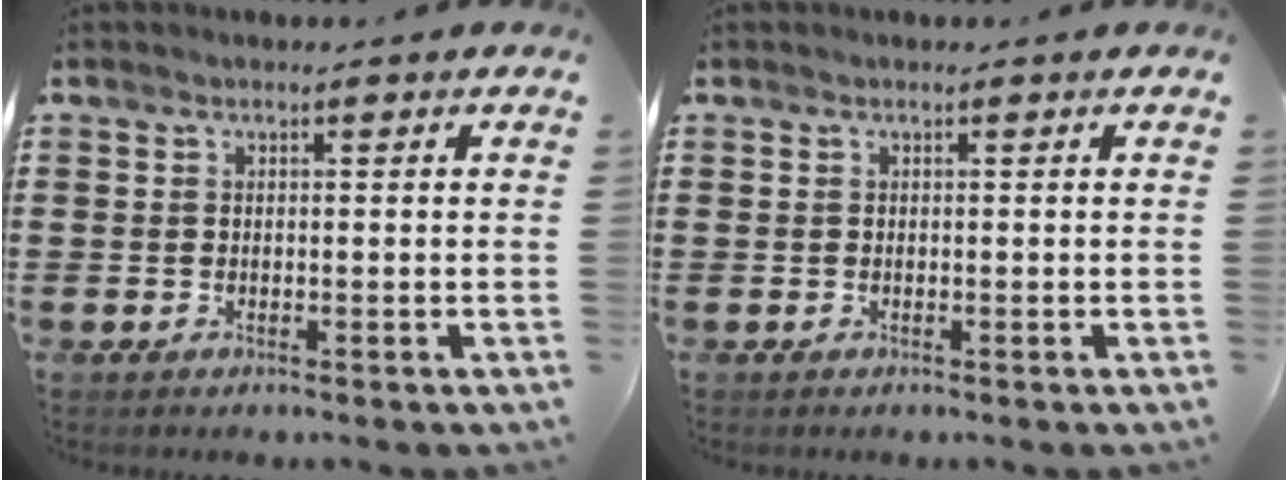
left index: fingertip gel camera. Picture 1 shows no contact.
{"total": 0.0}